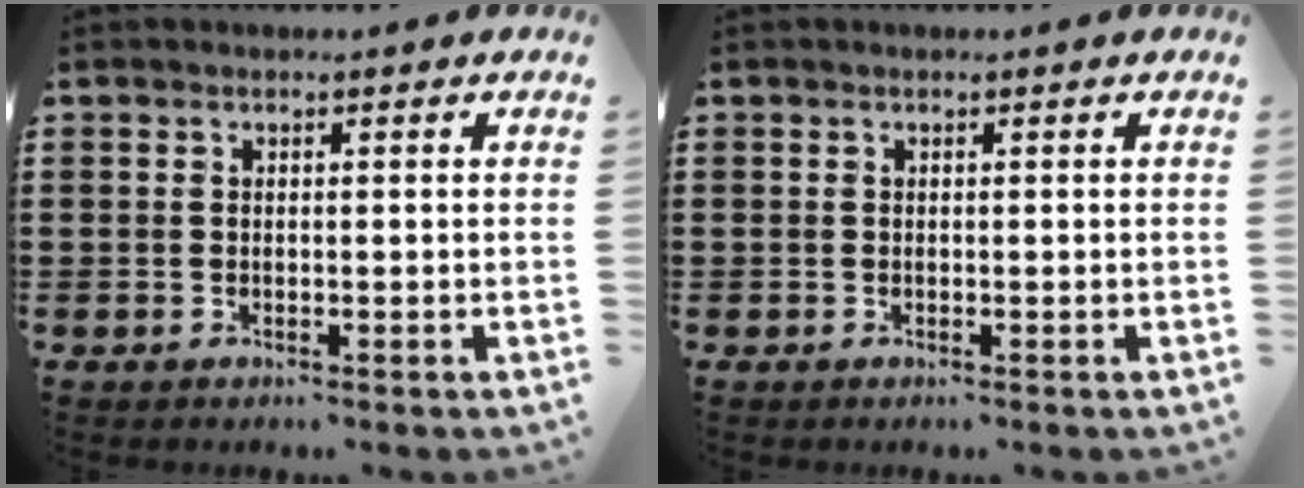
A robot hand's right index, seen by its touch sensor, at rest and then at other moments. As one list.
[{"total": 0.0}]